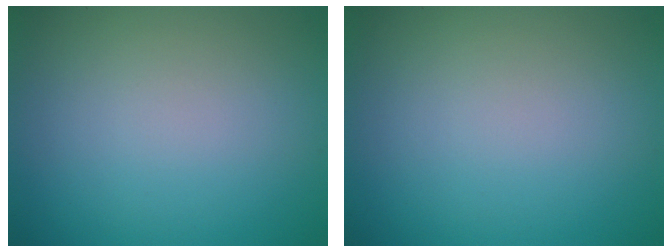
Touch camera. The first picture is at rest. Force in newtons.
{"total": 0.0}